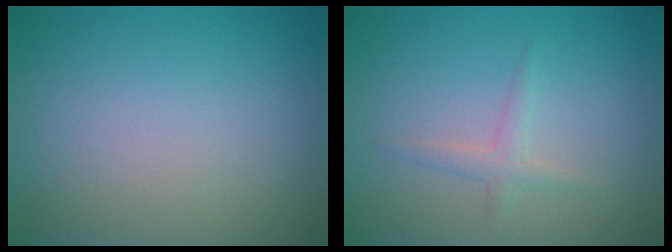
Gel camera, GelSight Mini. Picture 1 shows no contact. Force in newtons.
{"total": 1.3, "press": 1.3, "slide": 0.0}